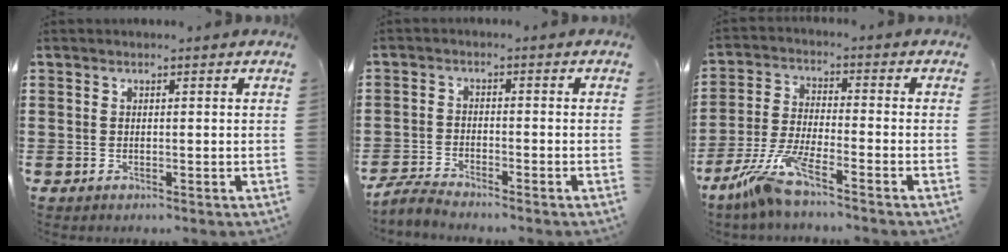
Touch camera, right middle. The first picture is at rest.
{"total": 2.9, "force": [-2.8, 0.2, 0.6], "torque": [-0.028, 0.000, -0.063]}
{"total": 7.4, "force": [-5.7, 0.0, 4.6], "torque": [-0.120, -0.021, -0.118]}